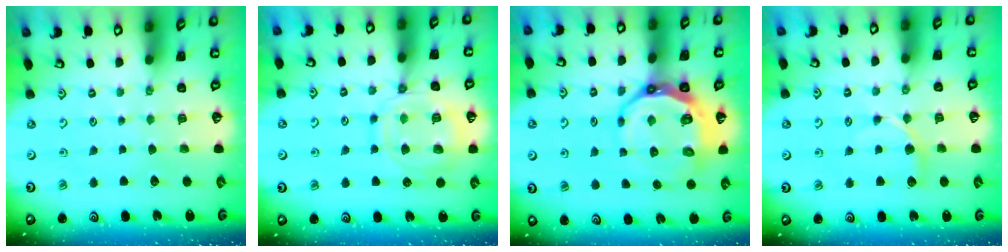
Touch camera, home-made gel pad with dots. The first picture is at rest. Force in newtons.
{"total": 13.6, "press": 13.6, "slide": 1.3}
{"total": 13.2, "press": 12.5, "slide": 4.3}
{"total": 5.6, "press": 5.5, "slide": 0.8}